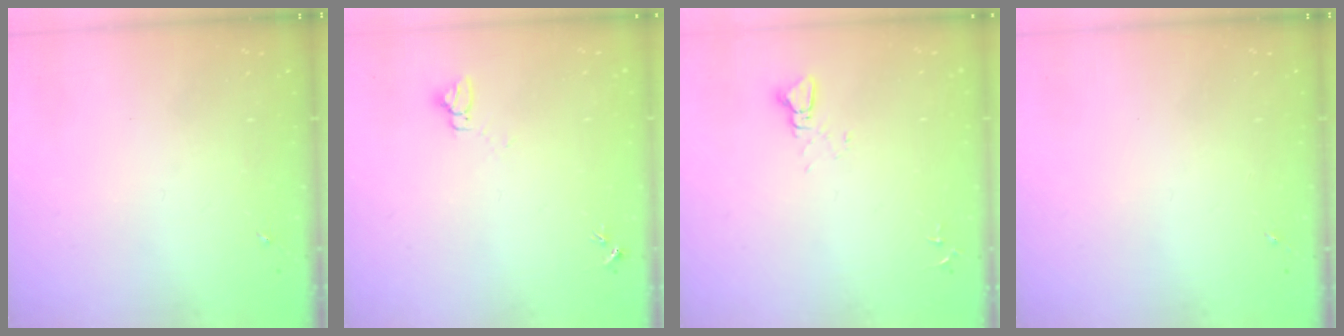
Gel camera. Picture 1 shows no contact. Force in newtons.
{"total": 4.7, "press": 4.6, "slide": 0.4}
{"total": 2.2, "press": 2.2, "slide": 0.1}
{"total": 0.0}